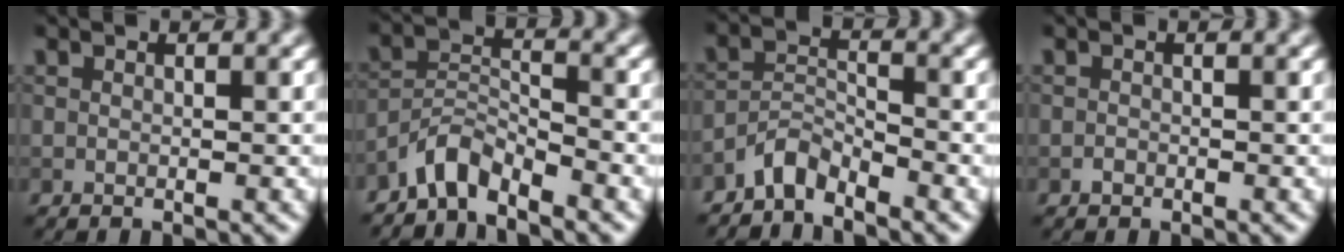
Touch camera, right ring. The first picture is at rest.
{"total": 3.5, "force": [-3.2, 0.8, 1.3], "torque": [-0.023, 0.010, -0.072]}
{"total": 2.8, "force": [-2.6, 0.7, 0.8], "torque": [-0.015, 0.009, -0.058]}
{"total": 0.5, "force": [-0.3, 0.4, 0.1], "torque": [-0.001, -0.002, -0.007]}